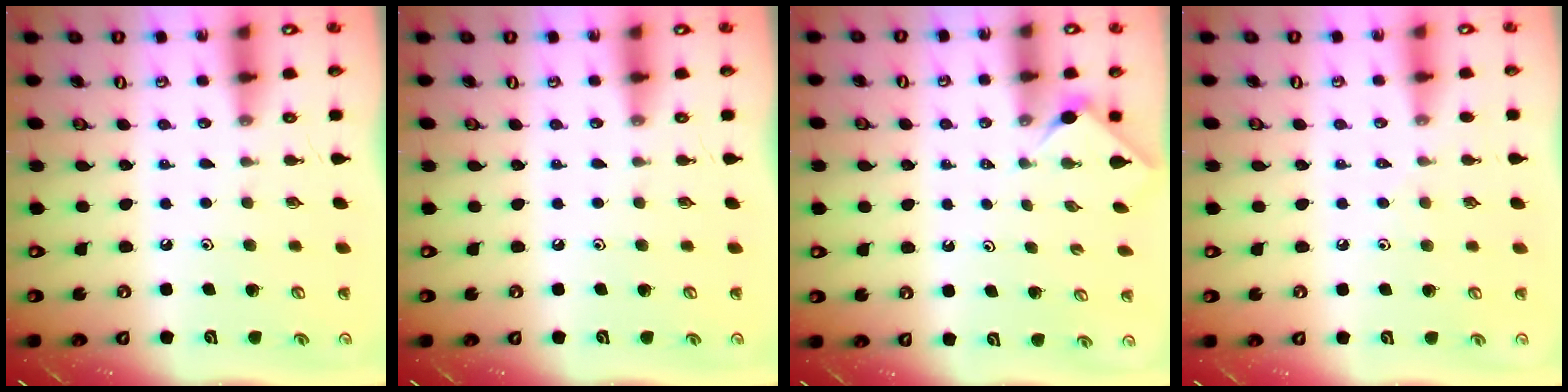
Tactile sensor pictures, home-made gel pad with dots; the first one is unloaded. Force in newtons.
{"total": 0.0}
{"total": 1.9, "press": 1.8, "slide": 0.4}
{"total": 3.6, "press": 3.5, "slide": 0.6}